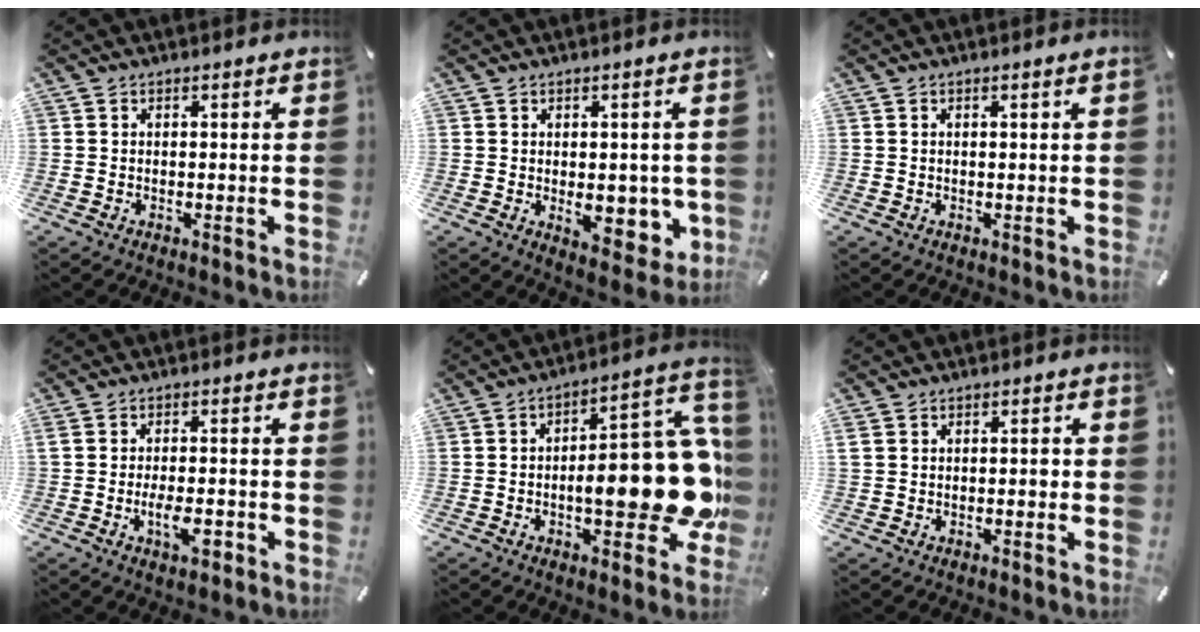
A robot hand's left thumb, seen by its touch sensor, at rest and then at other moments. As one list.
[{"total": 9.3, "force": [-1.3, 5.1, 7.6], "torque": [-0.081, -0.007, -0.014]}, {"total": 1.2, "force": [0.2, -0.1, 1.1], "torque": [-0.020, -0.004, 0.004]}, {"total": 6.1, "force": [-2.0, 2.4, 5.2], "torque": [-0.095, 0.002, -0.032]}, {"total": 23.4, "force": [-3.4, 8.9, 21.4], "torque": [-0.273, -0.004, -0.038]}, {"total": 1.8, "force": [-0.1, 1.2, 1.4], "torque": [-0.026, 0.004, -0.003]}]